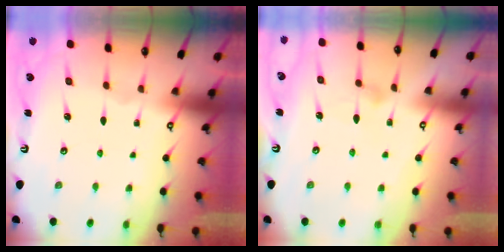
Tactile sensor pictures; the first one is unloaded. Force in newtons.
{"total": 6.4, "press": 6.4, "slide": 0.4}